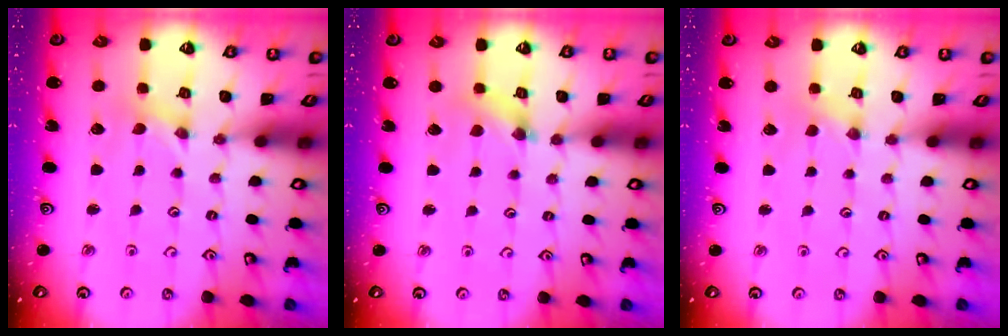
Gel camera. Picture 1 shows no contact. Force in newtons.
{"total": 3.2, "press": 3.2, "slide": 0.4}
{"total": 0.0}